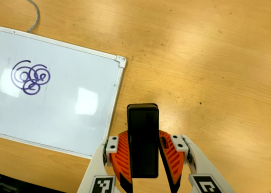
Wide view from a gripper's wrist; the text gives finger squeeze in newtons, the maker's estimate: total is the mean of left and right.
{"total": 6.9, "left": 5.3, "right": 8.5}